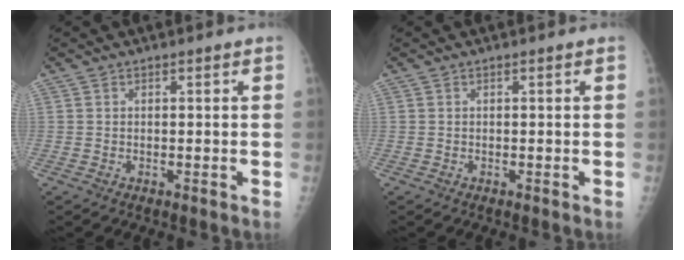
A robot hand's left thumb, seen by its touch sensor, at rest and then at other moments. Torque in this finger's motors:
{"motor_torque": [0.14, -0.08, -0.11, -0.10, 0.00]}